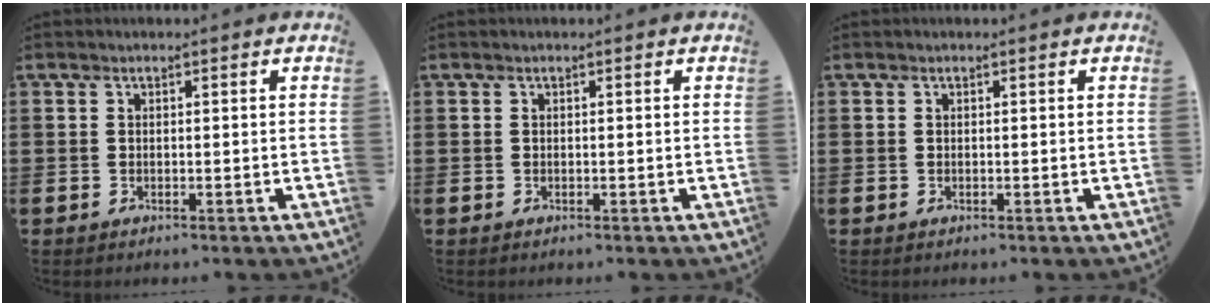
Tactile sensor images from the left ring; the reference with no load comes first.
{"total": 0.0}
{"total": 0.0}